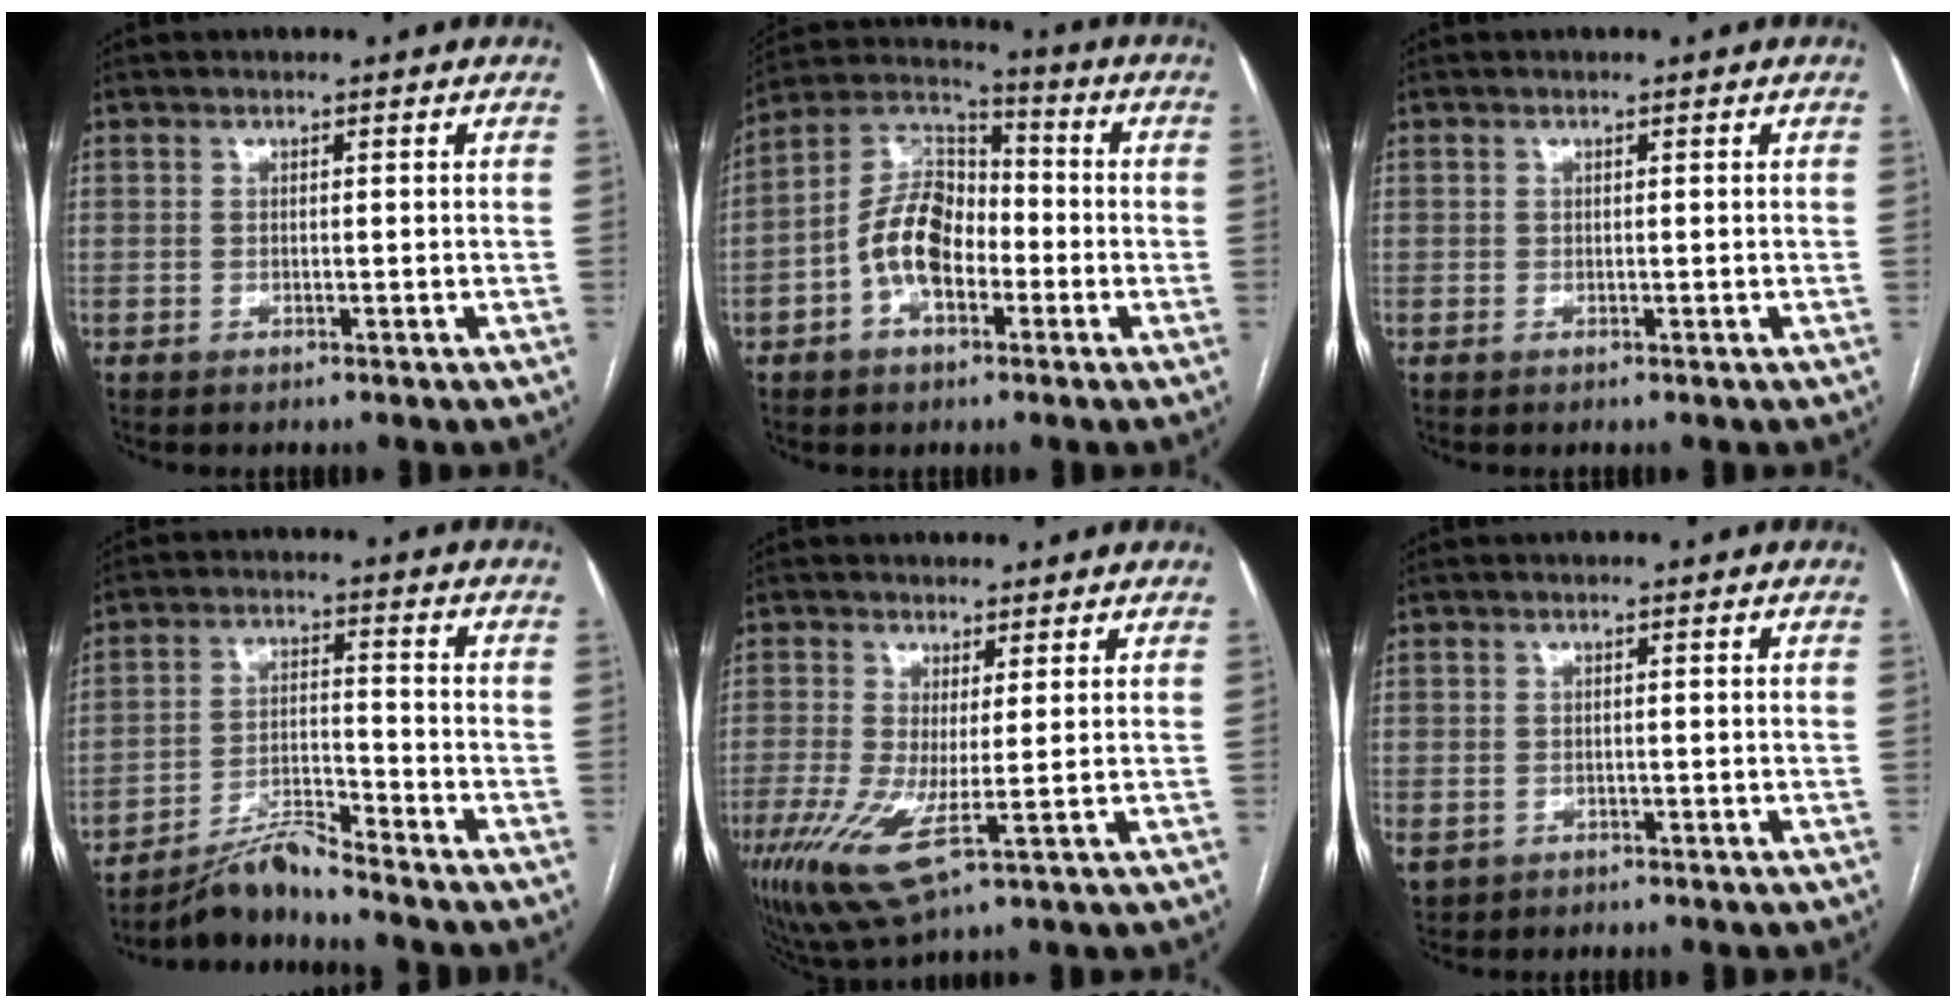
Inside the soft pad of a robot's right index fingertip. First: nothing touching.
{"total": 11.0, "force": [-3.1, 6.3, 8.5], "torque": [-0.181, 0.033, -0.062]}
{"total": 0.0}
{"total": 6.1, "force": [-5.8, -0.7, 1.7], "torque": [-0.033, -0.013, -0.106]}
{"total": 8.3, "force": [-1.7, 1.0, 8.0], "torque": [-0.168, -0.020, -0.021]}
{"total": 2.1, "force": [-0.9, 1.7, 0.9], "torque": [-0.022, -0.004, -0.004]}